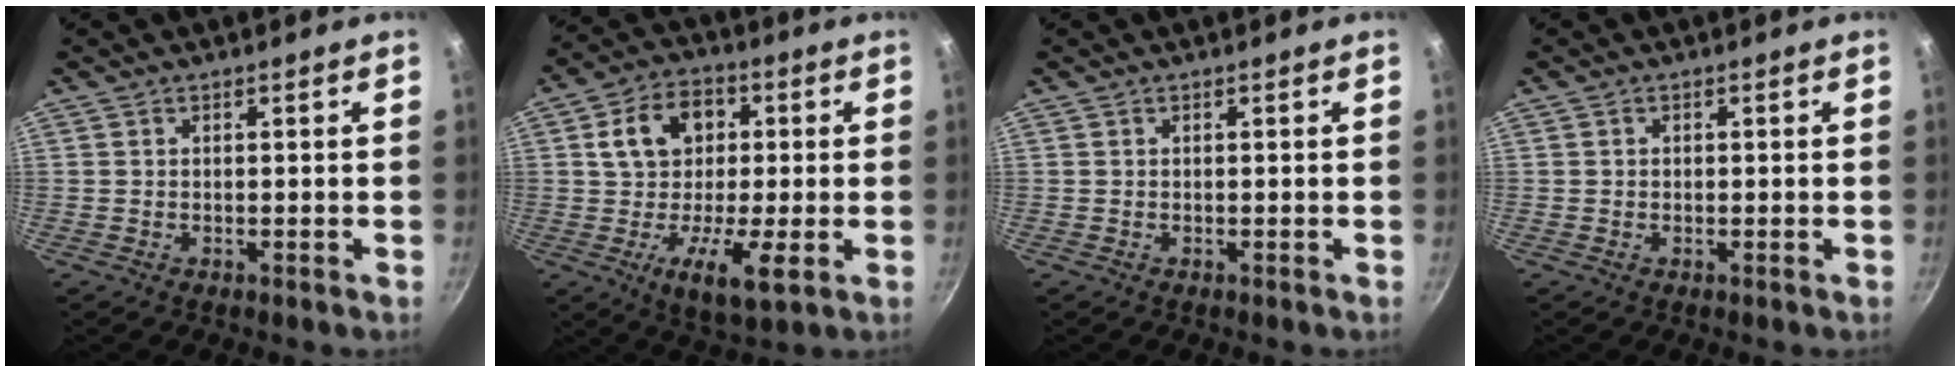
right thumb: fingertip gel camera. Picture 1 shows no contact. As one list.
[{"total": 14.2, "force": [-0.6, 8.7, 11.3], "torque": [-0.162, 0.018, -0.021]}, {"total": 0.0}, {"total": 0.7, "force": [0.1, 0.6, 0.2], "torque": [-0.001, 0.004, 0.000]}]